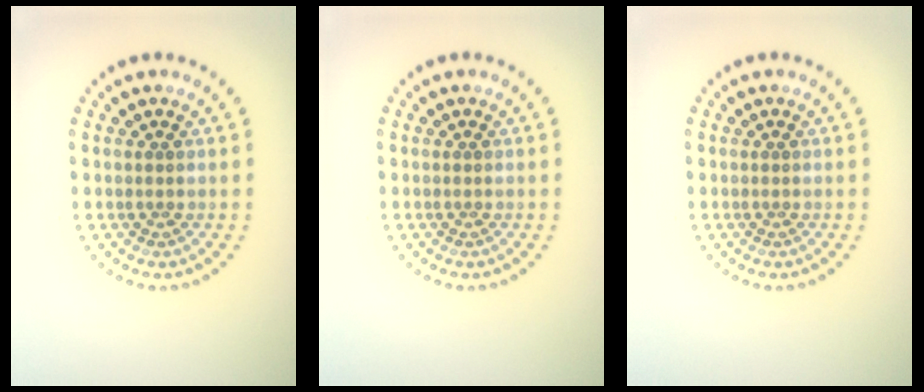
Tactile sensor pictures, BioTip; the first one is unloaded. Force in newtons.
{"total": 0.0}
{"total": 0.0}